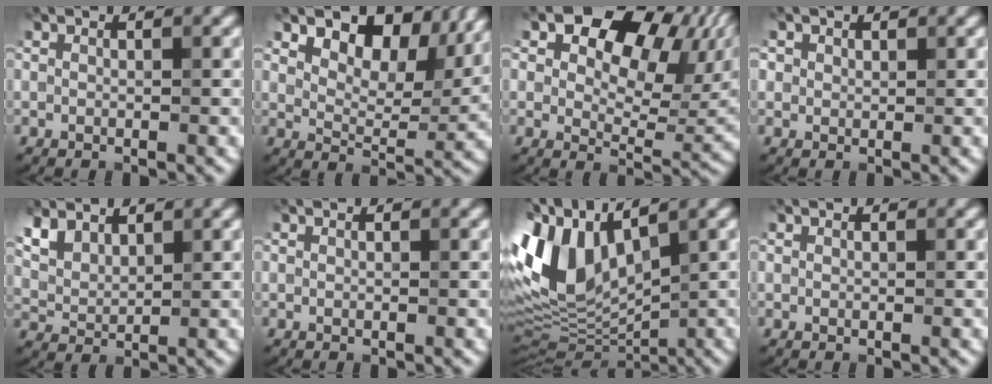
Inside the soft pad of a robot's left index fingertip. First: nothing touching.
{"total": 9.9, "force": [5.7, 5.4, 6.0], "torque": [-0.092, 0.001, 0.087]}
{"total": 11.9, "force": [5.4, 6.8, 8.2], "torque": [-0.112, 0.005, 0.086]}
{"total": 1.0, "force": [0.5, 0.9, 0.2], "torque": [-0.001, -0.004, 0.009]}
{"total": 4.2, "force": [3.0, 2.2, 1.9], "torque": [-0.056, -0.002, 0.068]}
{"total": 0.0}
{"total": 11.1, "force": [2.7, 5.9, 9.0], "torque": [-0.205, 0.001, 0.046]}
{"total": 0.0}